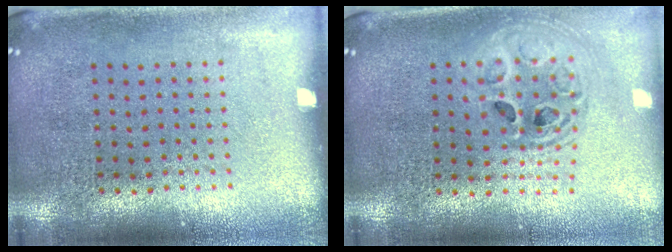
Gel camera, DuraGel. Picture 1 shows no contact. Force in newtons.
{"total": 2.0, "press": 1.6, "slide": 1.2}